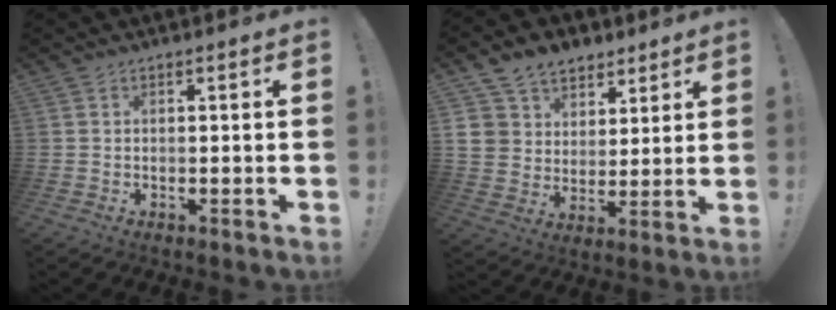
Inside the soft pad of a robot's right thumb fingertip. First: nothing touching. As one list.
[{"total": 10.3, "force": [5.6, 8.3, 2.3], "torque": [-0.036, -0.039, 0.115]}]